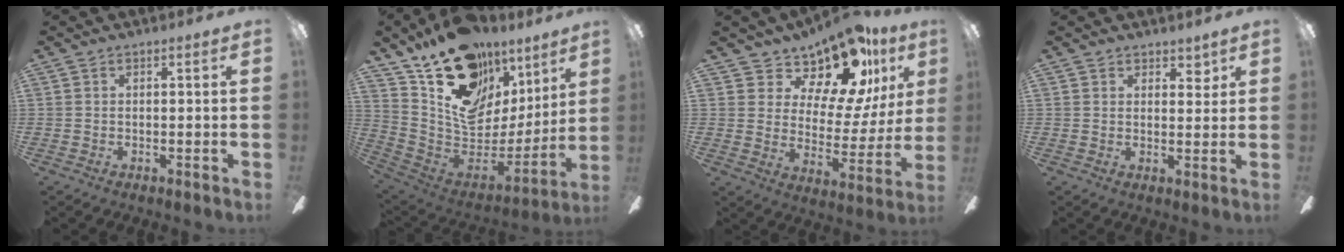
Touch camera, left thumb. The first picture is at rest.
{"total": 20.3, "force": [12.1, 12.7, 10.2], "torque": [-0.161, -0.085, 0.228]}
{"total": 15.2, "force": [12.4, 6.5, 6.0], "torque": [-0.094, -0.106, 0.212]}
{"total": 3.6, "force": [2.7, 2.3, 0.6], "torque": [0.004, -0.009, 0.046]}